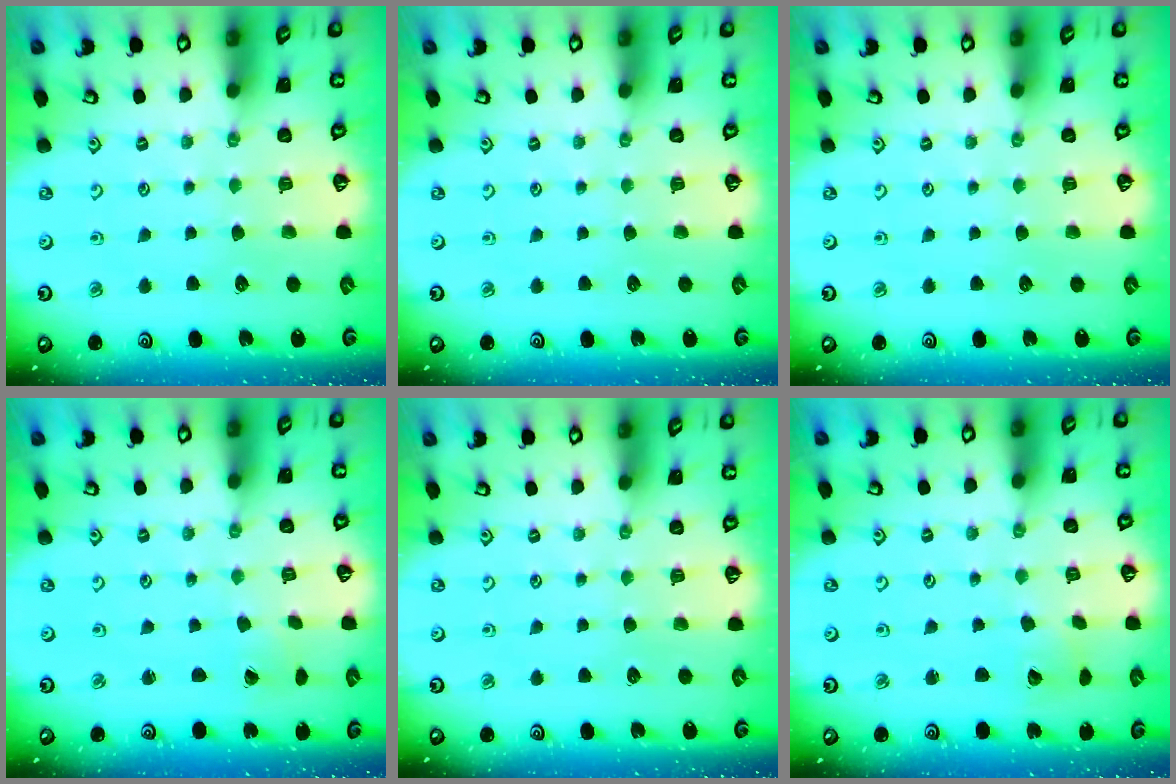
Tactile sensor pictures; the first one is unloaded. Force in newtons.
{"total": 0.0}
{"total": 0.0}
{"total": 0.0}
{"total": 0.0}
{"total": 2.5, "press": 2.5, "slide": 0.4}